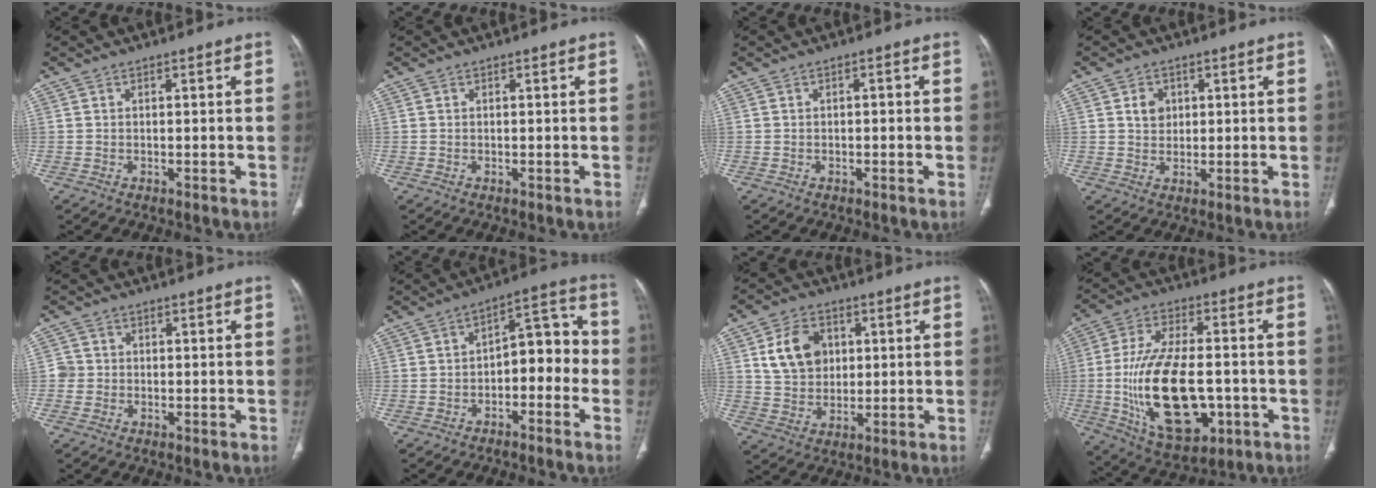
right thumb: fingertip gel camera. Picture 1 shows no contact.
{"total": 0.0}
{"total": 1.0, "force": [-0.1, 0.5, 0.9], "torque": [-0.012, 0.003, -0.004]}
{"total": 3.5, "force": [1.1, 2.9, 1.7], "torque": [-0.011, -0.004, 0.020]}
{"total": 2.2, "force": [-0.2, 2.2, 0.2], "torque": [0.013, 0.008, -0.008]}
{"total": 10.0, "force": [-2.6, 5.9, 7.7], "torque": [-0.066, 0.055, -0.047]}
{"total": 10.1, "force": [2.9, 7.8, 5.7], "torque": [-0.074, -0.005, 0.058]}
{"total": 21.1, "force": [-3.6, 10.8, 17.8], "torque": [-0.319, 0.005, -0.041]}